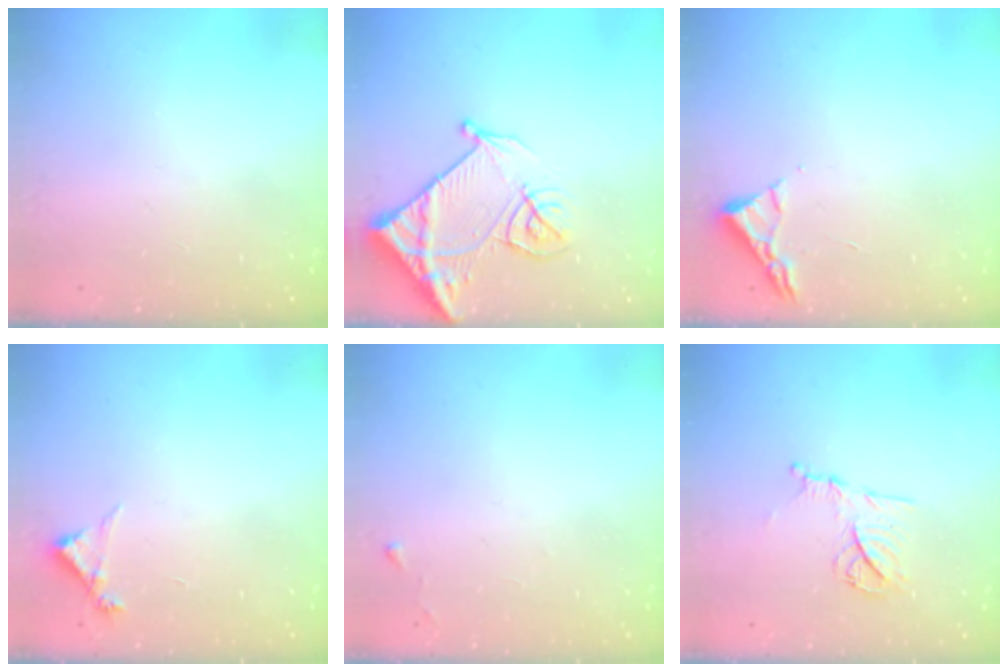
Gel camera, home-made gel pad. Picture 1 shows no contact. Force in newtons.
{"total": 13.7, "press": 13.6, "slide": 1.6}
{"total": 3.0, "press": 2.9, "slide": 0.4}
{"total": 5.0, "press": 5.0, "slide": 0.5}
{"total": 3.3, "press": 3.3, "slide": 0.5}
{"total": 11.0, "press": 10.9, "slide": 1.1}